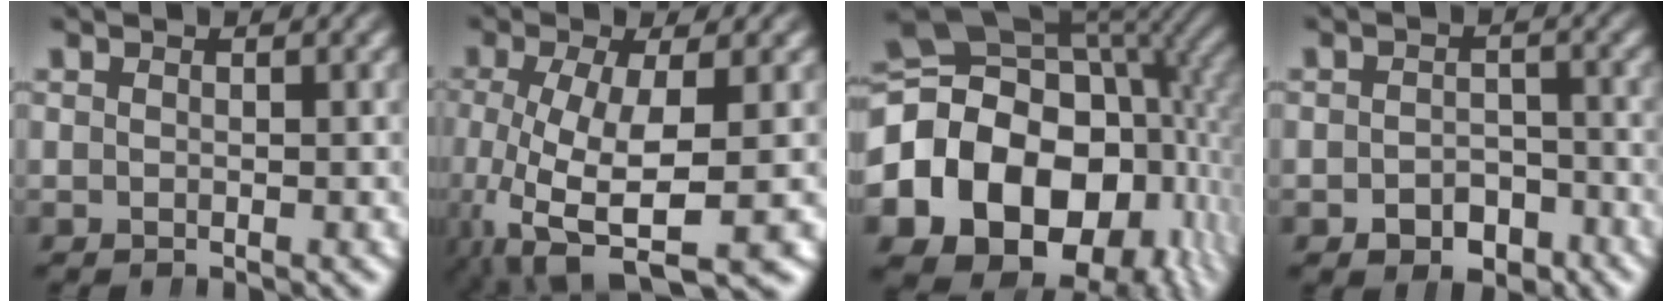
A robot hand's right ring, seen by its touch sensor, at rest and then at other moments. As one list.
[{"total": 9.1, "force": [-3.1, 4.7, 7.1], "torque": [-0.165, -0.053, -0.022]}, {"total": 26.0, "force": [-4.3, 20.6, 15.3], "torque": [-0.305, -0.079, -0.061]}, {"total": 3.7, "force": [-2.9, 2.2, 0.8], "torque": [0.000, -0.014, -0.043]}]